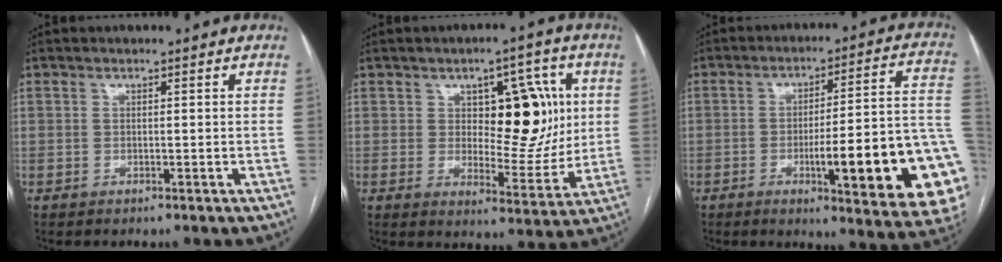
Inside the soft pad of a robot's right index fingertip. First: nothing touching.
{"total": 12.0, "force": [2.6, 5.8, 10.2], "torque": [-0.127, 0.017, 0.047]}
{"total": 22.3, "force": [-6.1, 2.6, 21.3], "torque": [-0.193, 0.007, -0.072]}